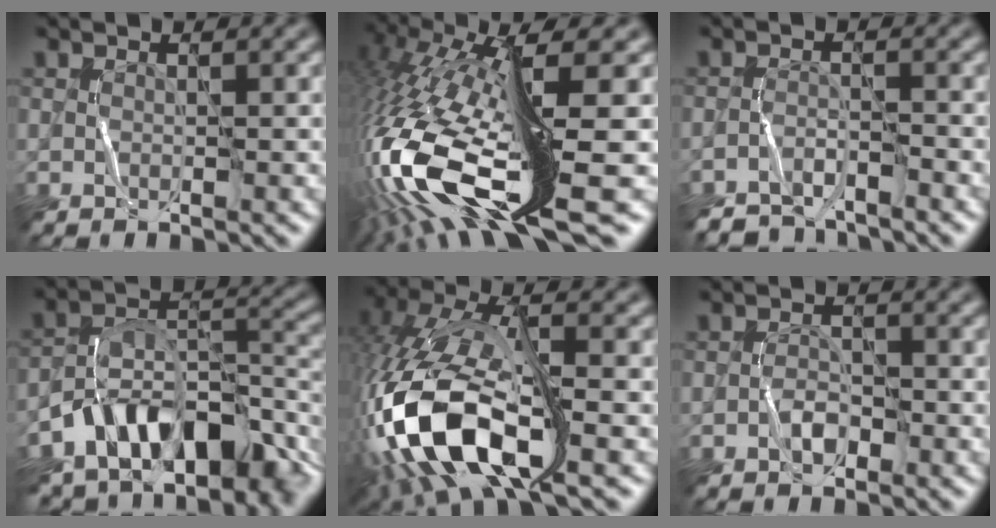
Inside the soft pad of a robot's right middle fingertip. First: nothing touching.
{"total": 16.3, "force": [-4.3, 4.4, 15.1], "torque": [-0.332, -0.018, -0.066]}
{"total": 3.1, "force": [-3.1, 0.5, 0.4], "torque": [-0.006, 0.000, -0.058]}
{"total": 11.8, "force": [-7.2, 6.7, 6.4], "torque": [-0.094, 0.011, -0.124]}
{"total": 14.5, "force": [-4.6, 6.3, 12.2], "torque": [-0.264, -0.004, -0.096]}
{"total": 1.6, "force": [-0.9, 0.9, 1.0], "torque": [-0.017, 0.005, -0.018]}